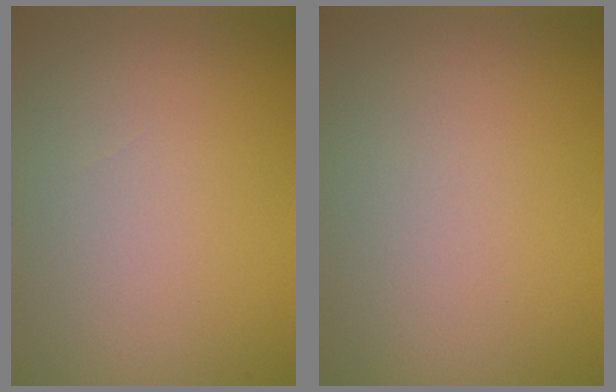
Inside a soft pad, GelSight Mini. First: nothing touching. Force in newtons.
{"total": 0.0}